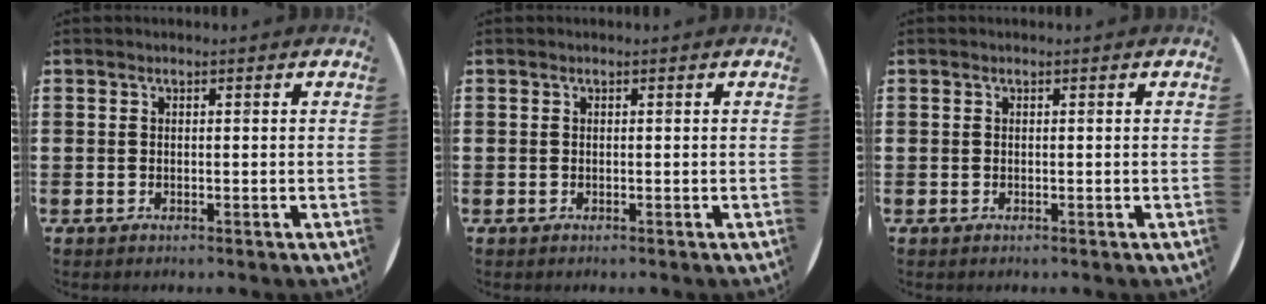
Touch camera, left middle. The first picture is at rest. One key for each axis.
{"total": 0.0}
{"total": 0.0}